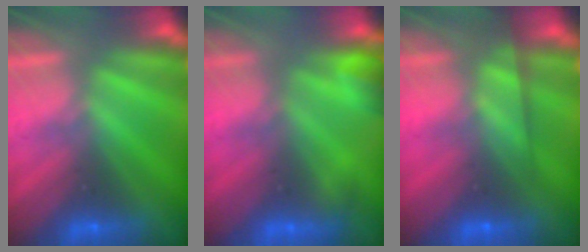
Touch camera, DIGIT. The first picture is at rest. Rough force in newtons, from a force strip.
{"total": 5.1}
{"total": 7.9}